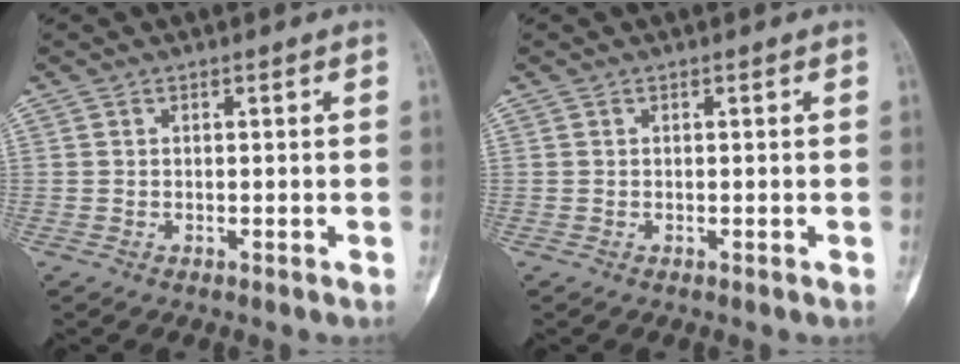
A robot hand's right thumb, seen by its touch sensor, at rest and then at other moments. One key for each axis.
{"total": 0.0}